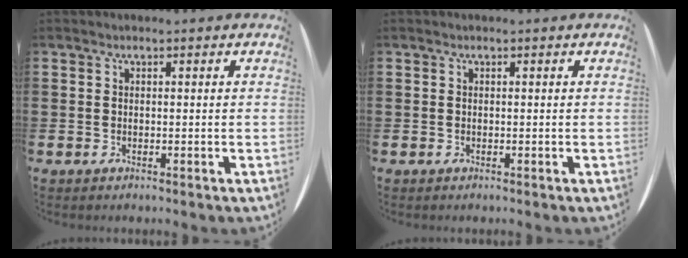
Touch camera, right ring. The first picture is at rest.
{"total": 0.0}